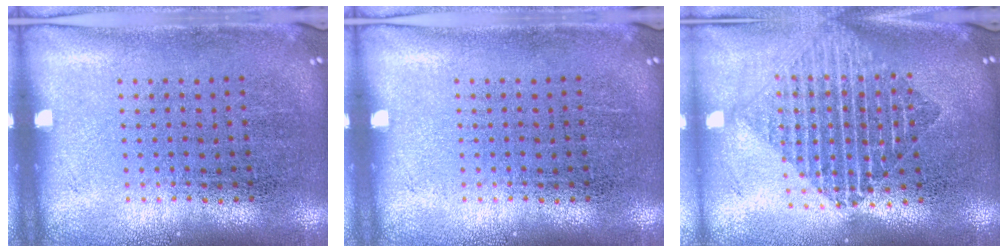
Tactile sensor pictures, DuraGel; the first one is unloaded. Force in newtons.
{"total": 0.0}
{"total": 1.8, "press": 1.5, "slide": 1.0}